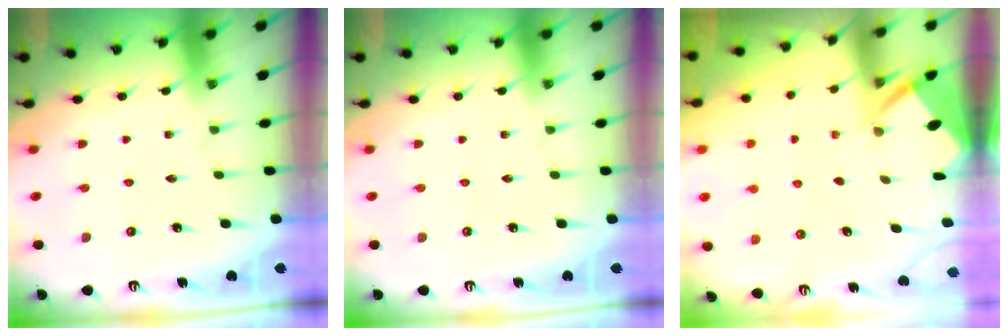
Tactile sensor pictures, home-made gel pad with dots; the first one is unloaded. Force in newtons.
{"total": 0.0}
{"total": 2.6, "press": 2.6, "slide": 0.3}